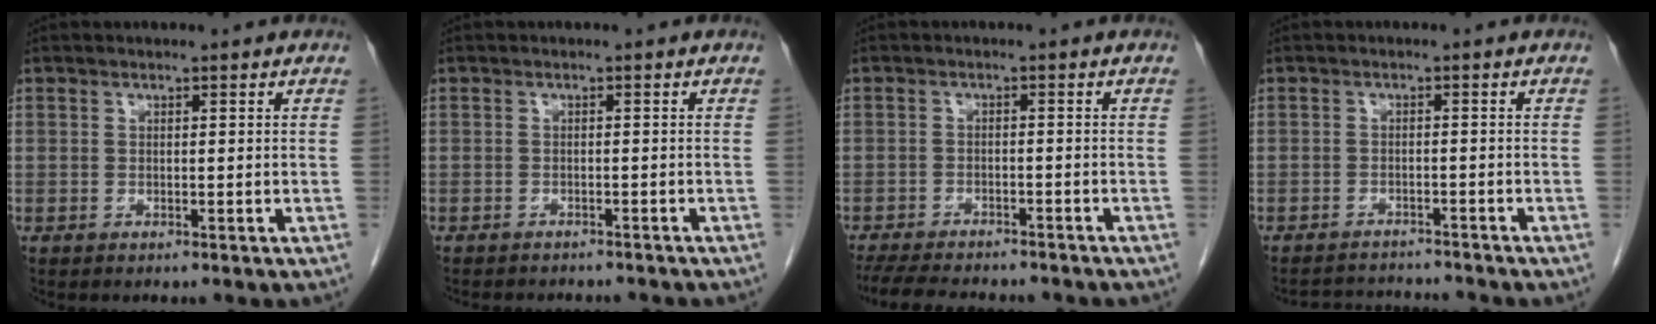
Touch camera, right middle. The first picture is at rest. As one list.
[{"total": 7.0, "force": [-6.3, 1.9, 2.1], "torque": [-0.025, 0.000, -0.077]}, {"total": 13.4, "force": [-11.6, 3.2, 5.8], "torque": [-0.113, -0.016, -0.160]}, {"total": 5.4, "force": [-5.4, 0.0, 0.2], "torque": [-0.002, 0.001, -0.086]}]